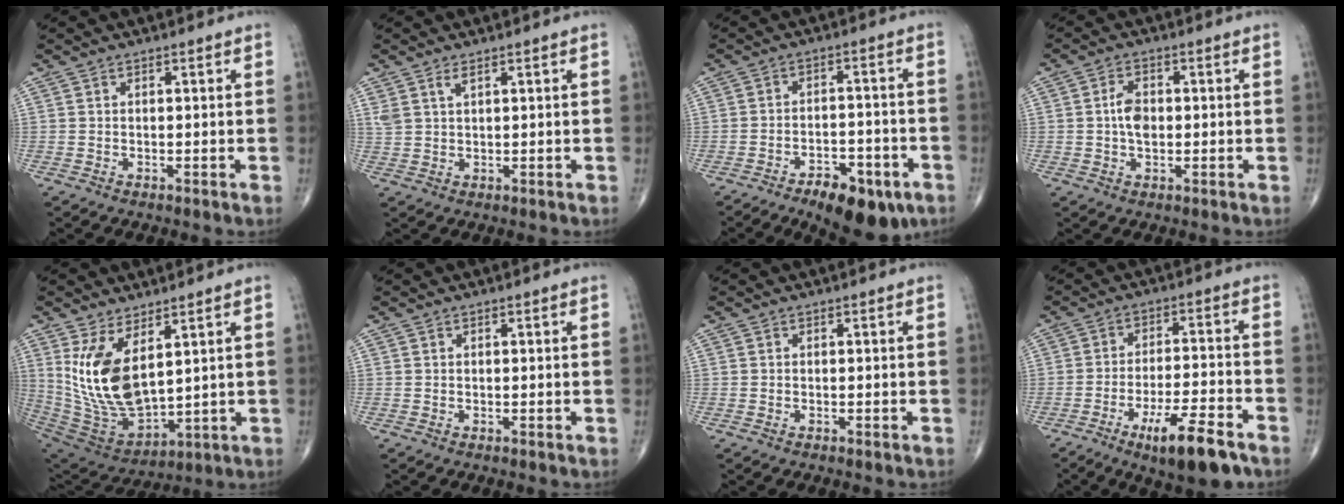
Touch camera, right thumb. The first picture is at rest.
{"total": 2.2, "force": [1.4, 0.8, 1.5], "torque": [-0.036, 0.001, 0.037]}
{"total": 11.8, "force": [-7.1, 5.3, 7.8], "torque": [-0.092, 0.034, -0.099]}
{"total": 4.3, "force": [0.0, 2.7, 3.4], "torque": [-0.061, 0.007, -0.005]}
{"total": 15.4, "force": [5.0, 7.5, 12.5], "torque": [-0.232, -0.035, 0.122]}
{"total": 0.0}
{"total": 0.0}
{"total": 12.3, "force": [-7.4, 3.1, 9.4], "torque": [-0.151, 0.035, -0.113]}